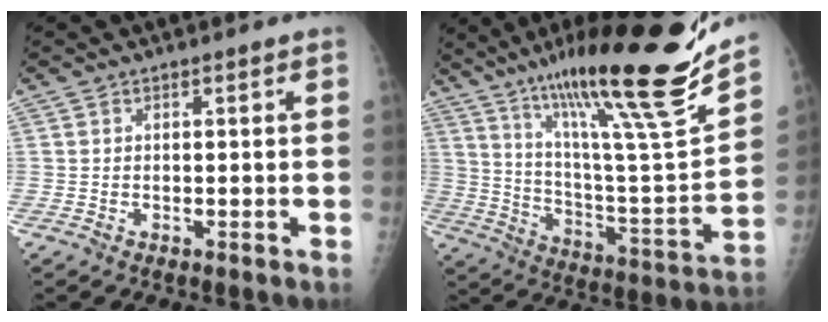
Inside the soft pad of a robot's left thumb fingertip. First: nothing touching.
{"total": 28.5, "force": [20.7, 2.2, 19.4], "torque": [-0.287, -0.099, 0.337]}